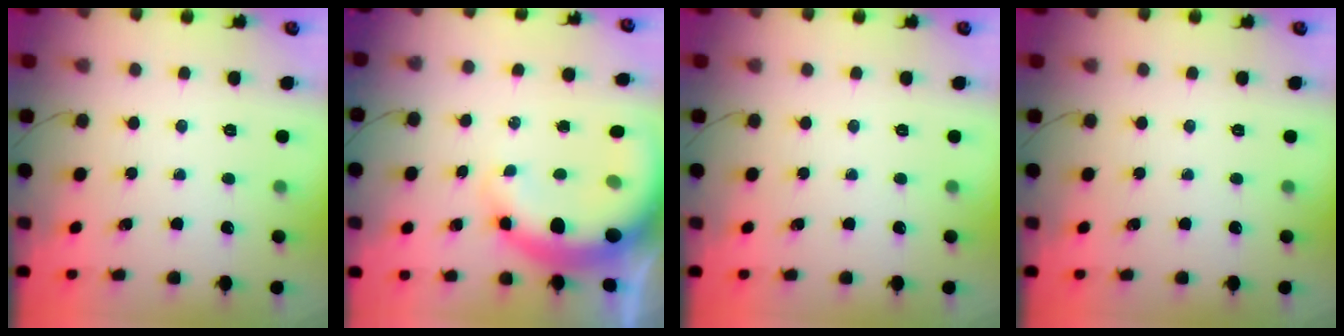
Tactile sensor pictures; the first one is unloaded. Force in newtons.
{"total": 14.0, "press": 13.7, "slide": 2.9}
{"total": 0.0}
{"total": 0.0}